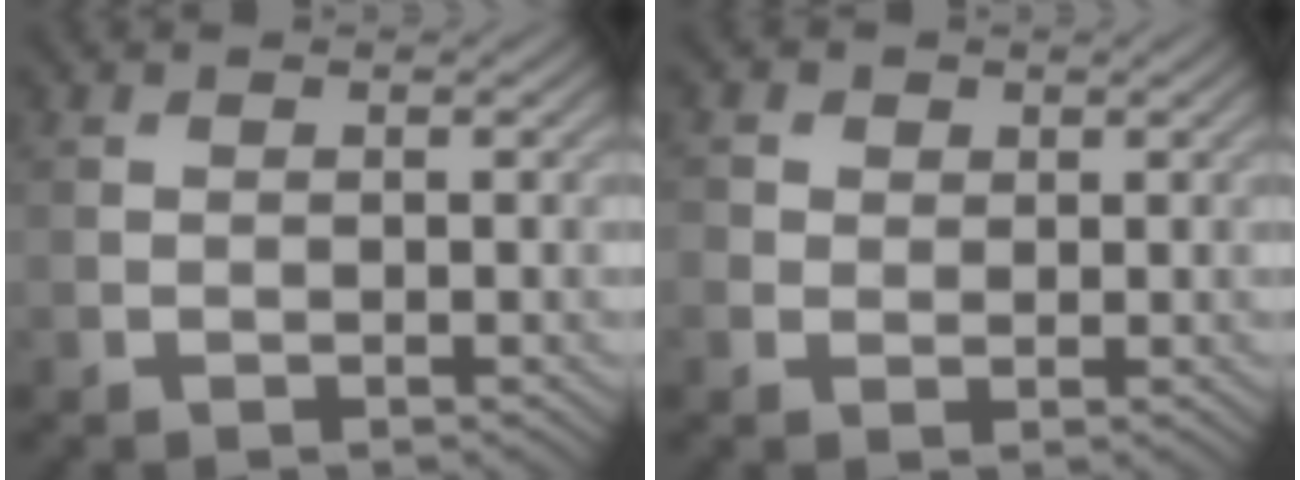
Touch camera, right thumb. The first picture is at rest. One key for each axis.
{"total": 2.2, "fx": 0.8, "fy": 2.0, "fz": 0.7, "tx": -0.025, "ty": 0.004, "tz": 0.009}